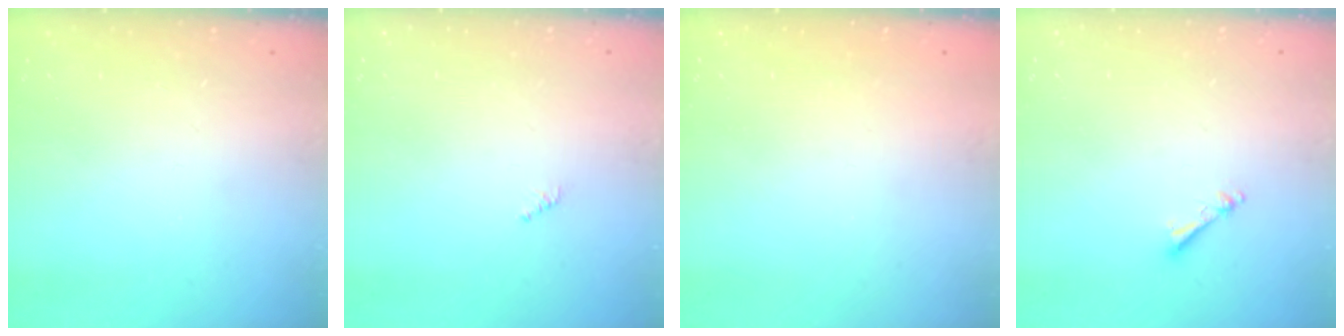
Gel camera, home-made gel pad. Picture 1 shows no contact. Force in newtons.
{"total": 0.7, "press": 0.7, "slide": 0.3}
{"total": 1.3, "press": 1.3, "slide": 0.2}
{"total": 2.5, "press": 2.5, "slide": 0.3}